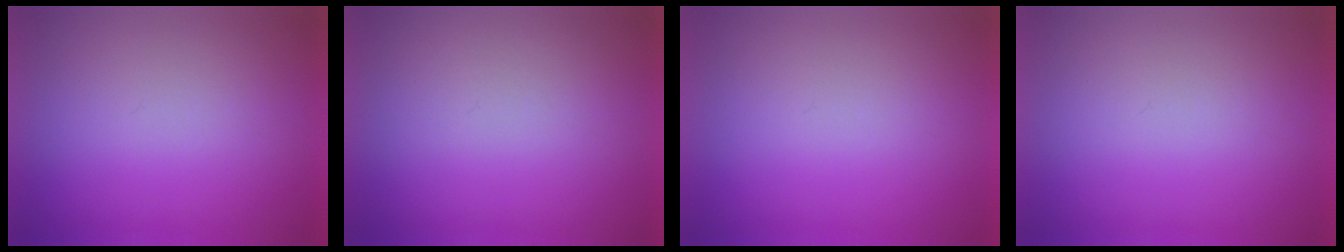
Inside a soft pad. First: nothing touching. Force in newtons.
{"total": 1.1}
{"total": 0.0}
{"total": 1.1}